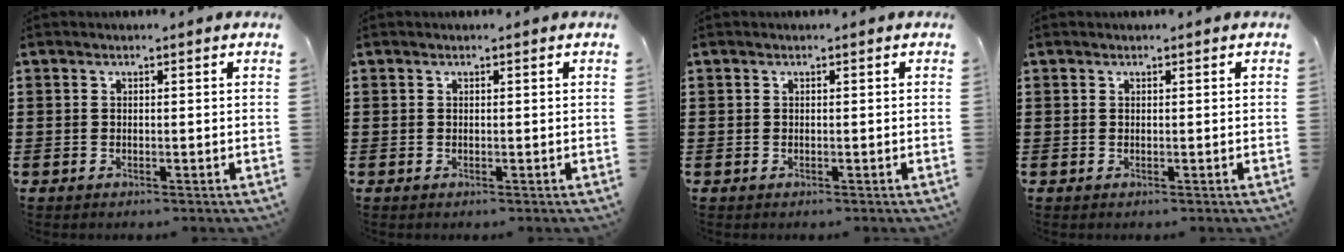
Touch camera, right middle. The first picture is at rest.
{"total": 0.0}
{"total": 0.0}
{"total": 0.0}